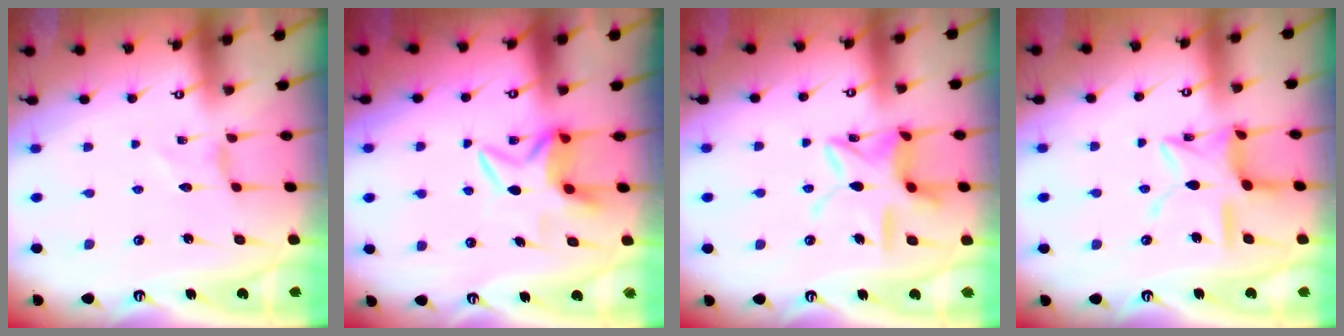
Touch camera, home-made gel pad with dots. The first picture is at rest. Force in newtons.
{"total": 6.6, "press": 6.5, "slide": 1.2}
{"total": 14.4, "press": 14.4, "slide": 1.1}
{"total": 11.6, "press": 11.6, "slide": 0.7}